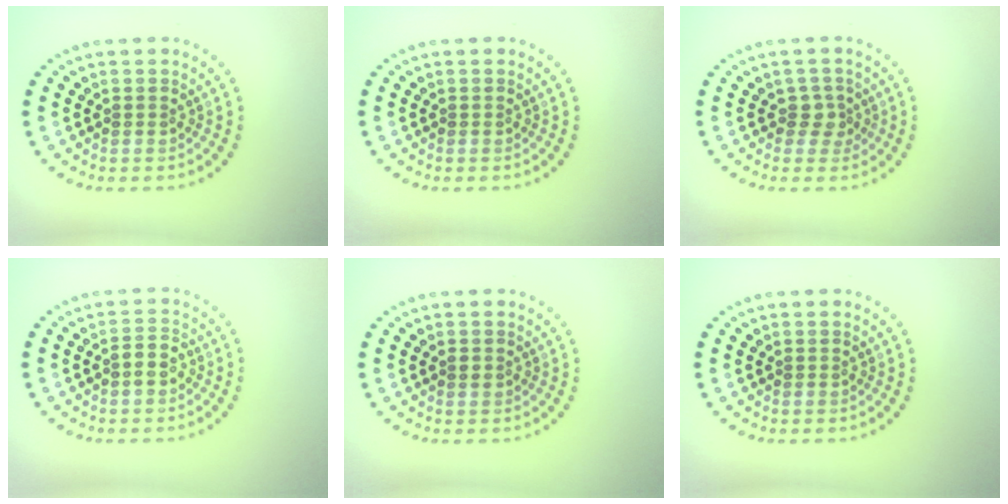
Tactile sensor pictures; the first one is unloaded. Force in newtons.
{"total": 0.0}
{"total": 1.7, "press": 1.4, "slide": 1.0}
{"total": 1.8, "press": 1.5, "slide": 0.9}
{"total": 0.8, "press": 0.8, "slide": 0.1}
{"total": 0.0}